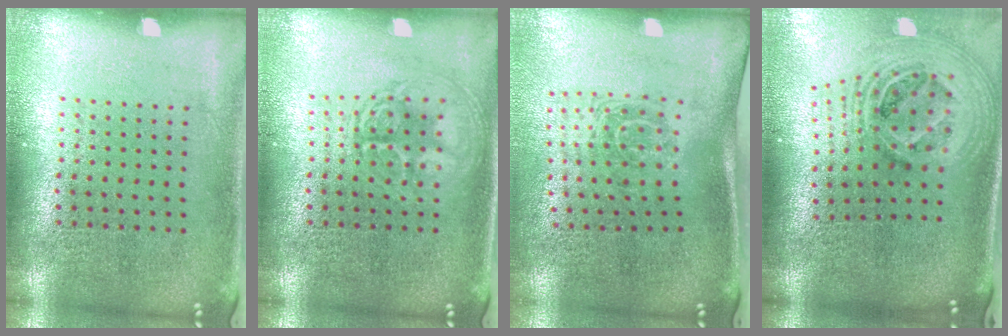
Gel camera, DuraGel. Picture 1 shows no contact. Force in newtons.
{"total": 2.9, "press": 2.9, "slide": 0.4}
{"total": 1.7, "press": 1.2, "slide": 1.2}
{"total": 2.7, "press": 1.9, "slide": 1.9}